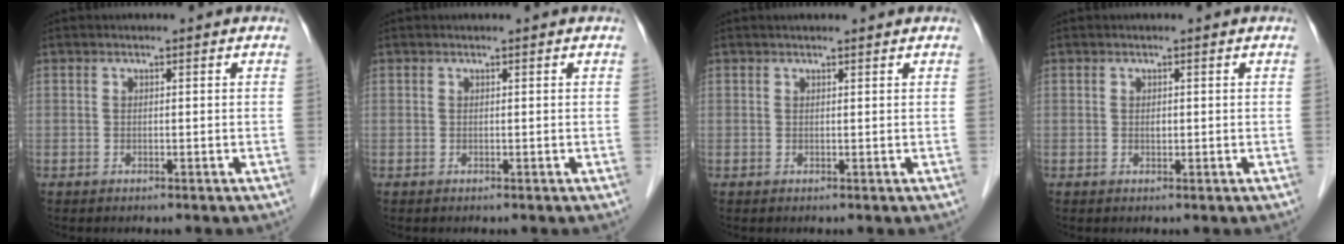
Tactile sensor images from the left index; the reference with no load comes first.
{"total": 0.0}
{"total": 2.4, "force": [2.2, 0.2, 0.9], "torque": [-0.012, 0.016, 0.028]}
{"total": 0.5, "force": [-0.1, 0.4, 0.4], "torque": [-0.005, -0.003, -0.002]}